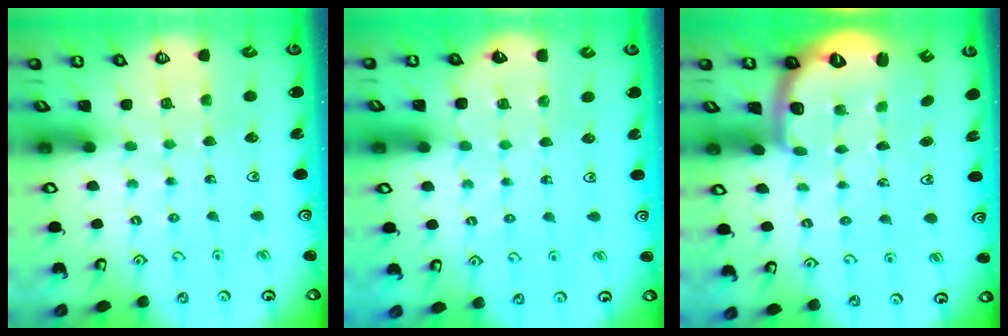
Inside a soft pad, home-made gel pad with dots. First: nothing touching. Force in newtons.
{"total": 4.6, "press": 4.2, "slide": 1.8}
{"total": 2.5, "press": 2.0, "slide": 1.6}